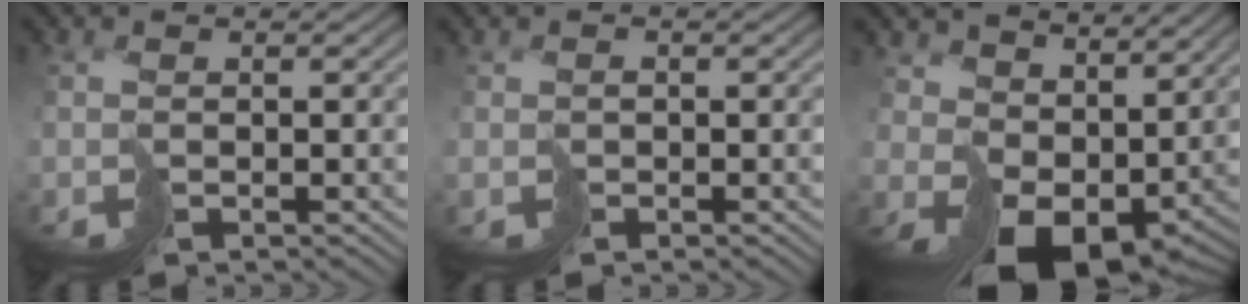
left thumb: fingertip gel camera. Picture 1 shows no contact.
{"total": 0.7, "force": [-0.4, 0.3, -0.5], "torque": [0.014, 0.001, -0.005]}
{"total": 11.4, "force": [3.7, 7.4, 7.8], "torque": [-0.155, -0.027, 0.096]}